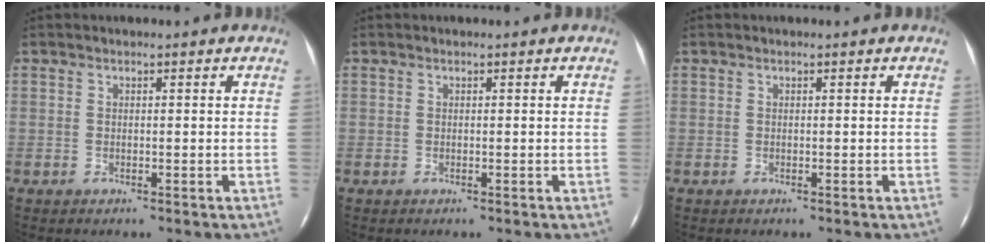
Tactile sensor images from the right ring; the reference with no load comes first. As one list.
[{"total": 0.0}, {"total": 0.0}]